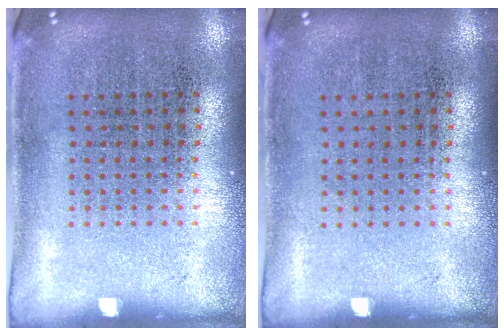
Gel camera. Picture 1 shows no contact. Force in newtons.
{"total": 0.0}